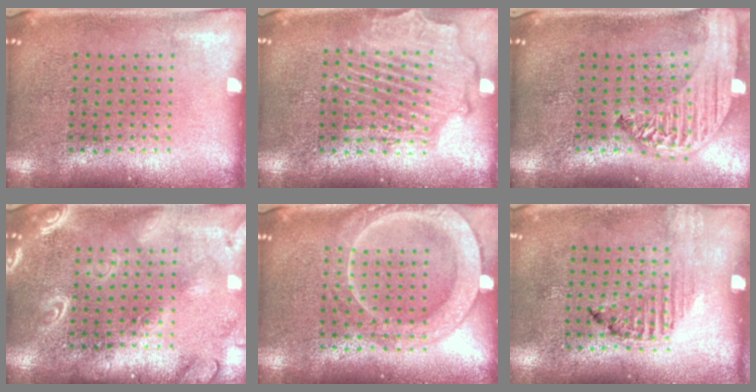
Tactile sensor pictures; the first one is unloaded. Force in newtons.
{"total": 2.4, "press": 2.2, "slide": 0.8}
{"total": 3.2, "press": 2.5, "slide": 2.0}
{"total": 2.5, "press": 2.5, "slide": 0.2}
{"total": 2.0, "press": 2.0, "slide": 0.3}
{"total": 1.3, "press": 1.2, "slide": 0.4}